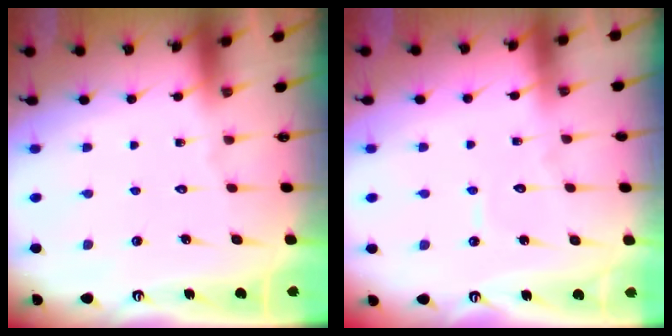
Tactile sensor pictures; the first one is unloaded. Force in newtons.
{"total": 5.0, "press": 5.0, "slide": 0.5}